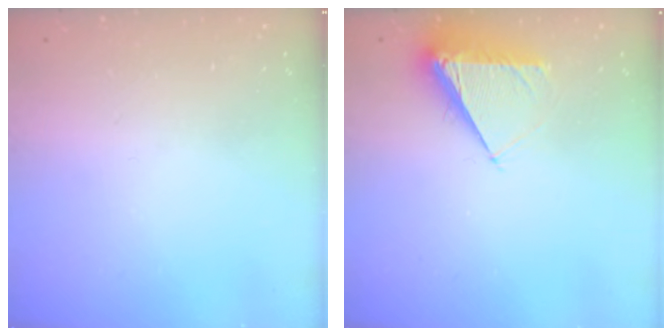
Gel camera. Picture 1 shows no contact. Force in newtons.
{"total": 7.4, "press": 7.3, "slide": 1.0}